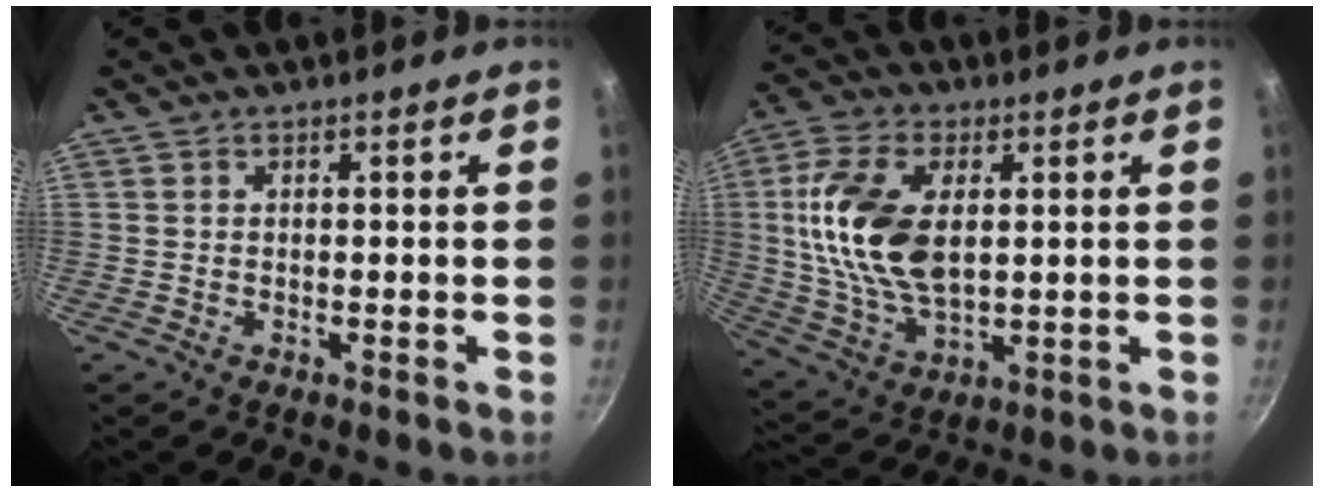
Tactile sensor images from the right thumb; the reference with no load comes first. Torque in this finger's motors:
{"motor_torque": [2.04, 2.18, 1.84, 0.24, 0.29]}